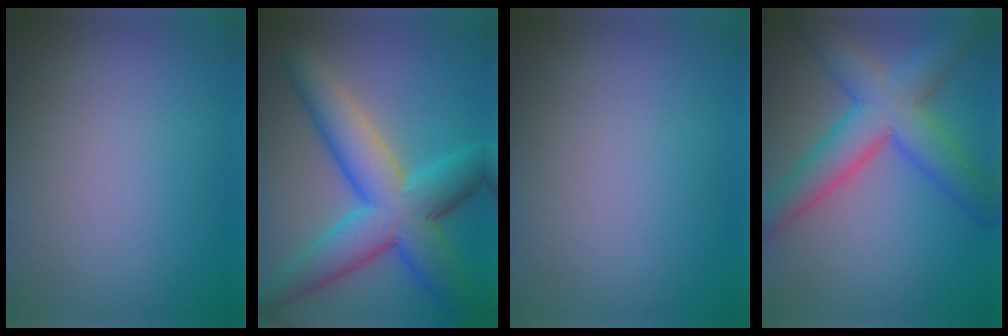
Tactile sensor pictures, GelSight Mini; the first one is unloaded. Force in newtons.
{"total": 9.0, "press": 9.0, "slide": 0.0}
{"total": 0.0}
{"total": 6.8, "press": 6.8, "slide": 0.4}